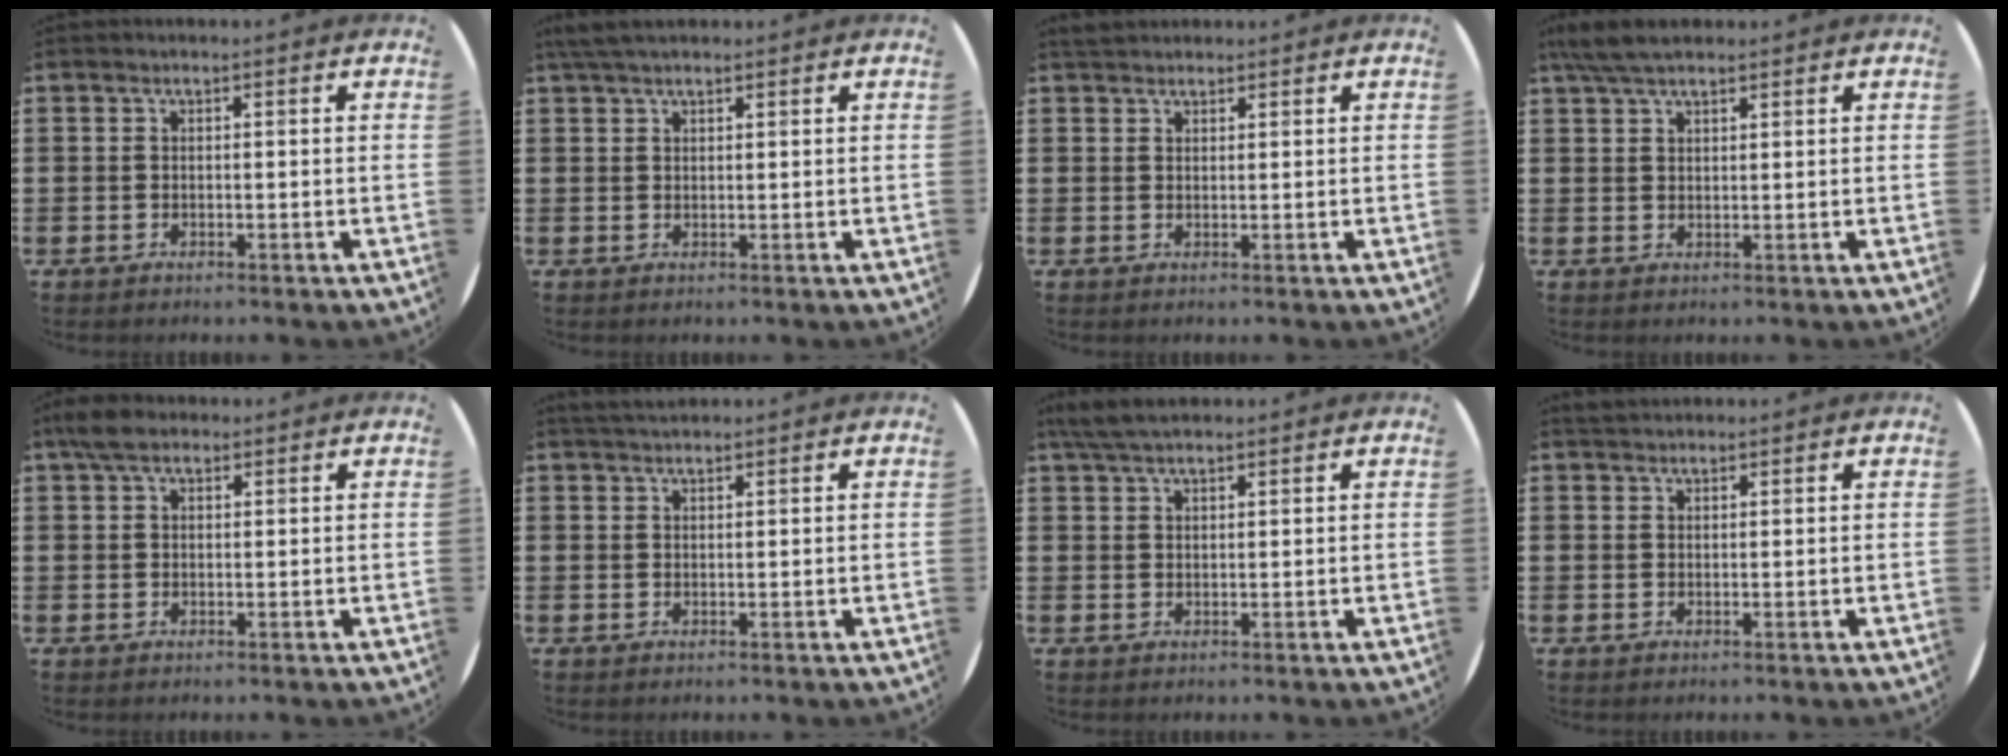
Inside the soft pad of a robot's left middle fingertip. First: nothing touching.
{"total": 2.4, "force": [2.0, 0.6, 1.1], "torque": [-0.025, 0.006, 0.038]}
{"total": 1.6, "force": [1.5, 0.5, 0.2], "torque": [-0.006, 0.005, 0.030]}
{"total": 4.7, "force": [3.8, 1.3, 2.4], "torque": [-0.055, 0.003, 0.070]}
{"total": 3.3, "force": [2.5, 1.5, 1.7], "torque": [-0.038, 0.009, 0.046]}
{"total": 1.6, "force": [1.5, 0.3, 0.5], "torque": [-0.010, 0.004, 0.027]}
{"total": 3.8, "force": [3.3, 0.9, 1.8], "torque": [-0.042, 0.003, 0.061]}
{"total": 1.1, "force": [1.1, 0.3, 0.0], "torque": [0.000, 0.003, 0.021]}